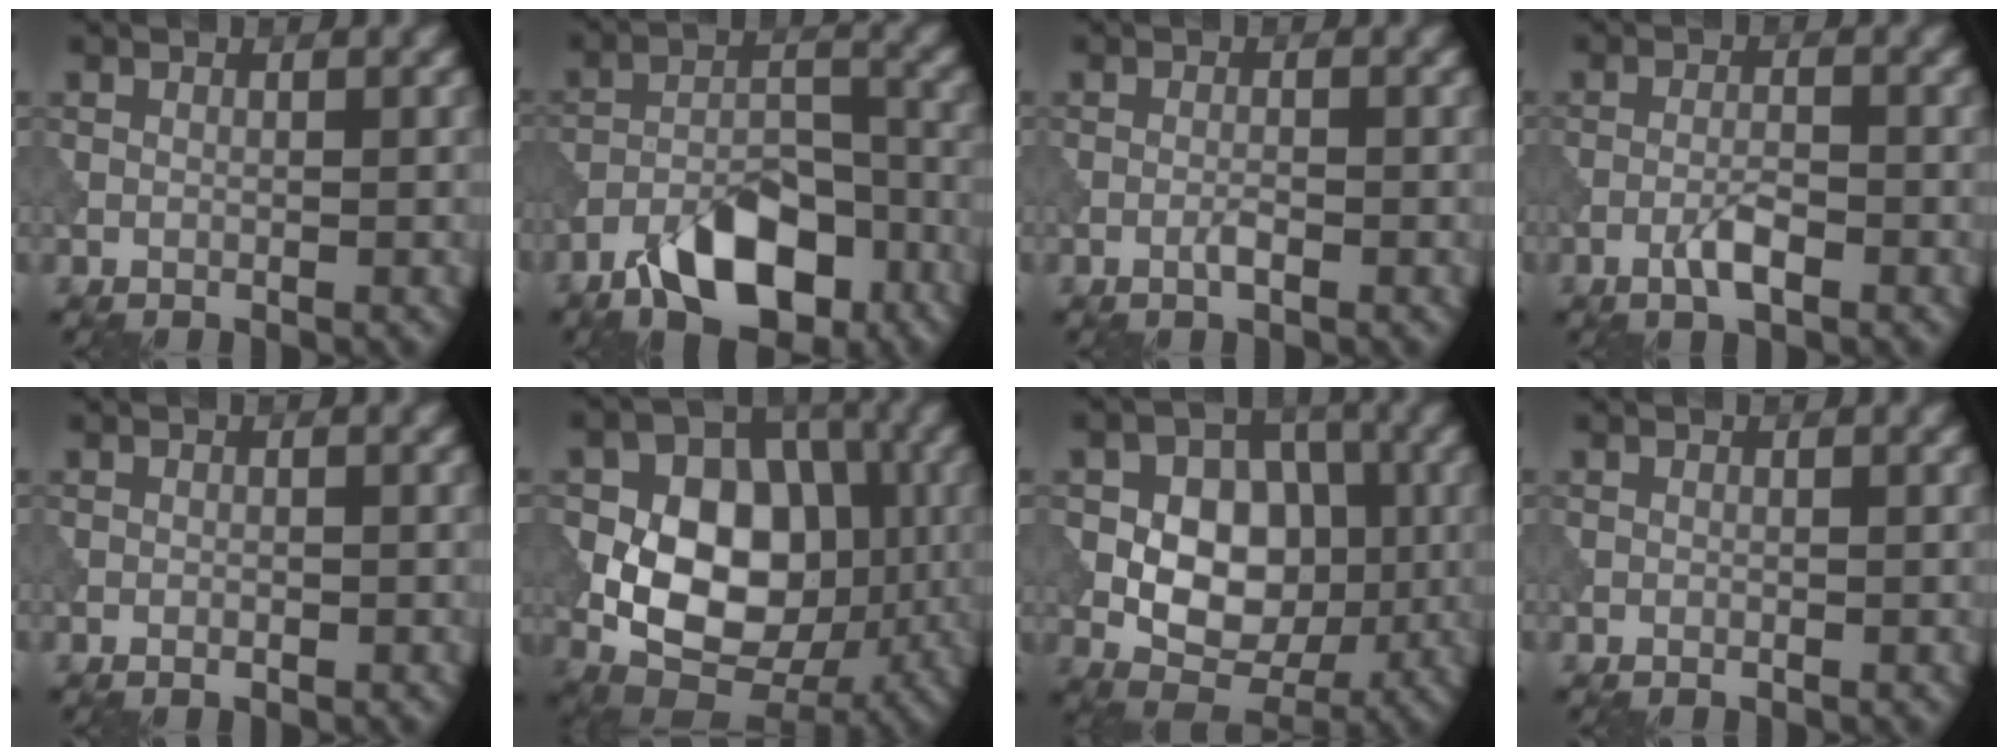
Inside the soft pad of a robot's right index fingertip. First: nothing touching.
{"total": 9.0, "force": [-5.9, 4.0, 5.6], "torque": [-0.084, 0.005, -0.106]}
{"total": 1.1, "force": [-0.6, 0.2, 0.9], "torque": [-0.017, 0.001, -0.013]}
{"total": 2.4, "force": [-1.3, 0.6, 2.0], "torque": [-0.040, 0.004, -0.028]}
{"total": 0.6, "force": [-0.3, 0.2, 0.5], "torque": [-0.007, 0.000, -0.005]}
{"total": 11.1, "force": [-0.8, 7.9, 7.7], "torque": [-0.119, 0.006, -0.025]}
{"total": 8.0, "force": [-0.5, 5.8, 5.4], "torque": [-0.071, 0.007, -0.016]}
{"total": 0.0}